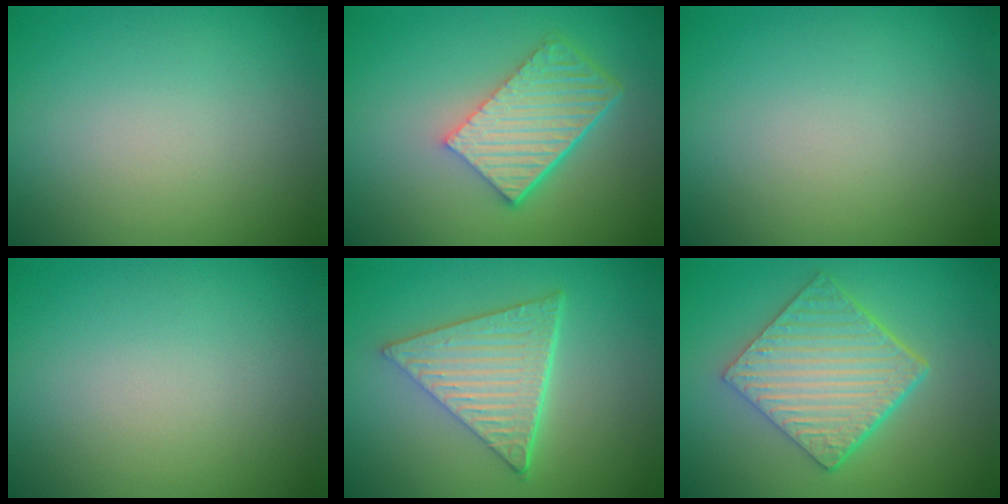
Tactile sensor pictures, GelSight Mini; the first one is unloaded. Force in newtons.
{"total": 6.1, "press": 4.2, "slide": 4.4}
{"total": 0.0}
{"total": 0.0}
{"total": 6.3, "press": 4.4, "slide": 4.4}
{"total": 6.5, "press": 4.5, "slide": 4.7}